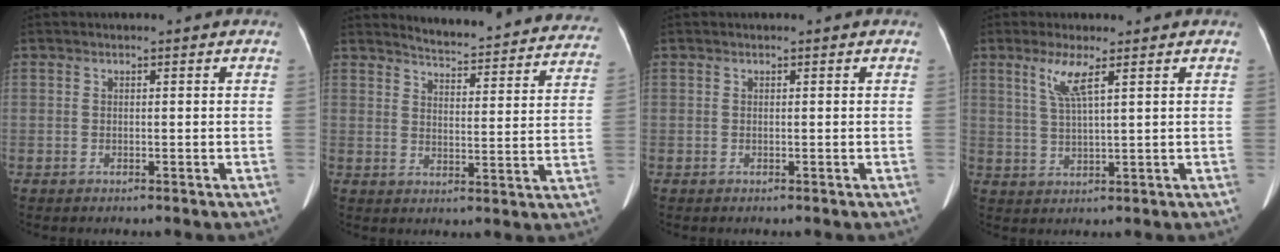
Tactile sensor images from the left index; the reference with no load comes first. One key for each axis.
{"total": 22.5, "fx": 21.5, "fy": 3.2, "fz": 6.0, "tx": -0.070, "ty": -0.068, "tz": 0.246}
{"total": 0.0}
{"total": 4.4, "fx": 2.2, "fy": -0.1, "fz": 3.7, "tx": -0.083, "ty": -0.001, "tz": 0.049}